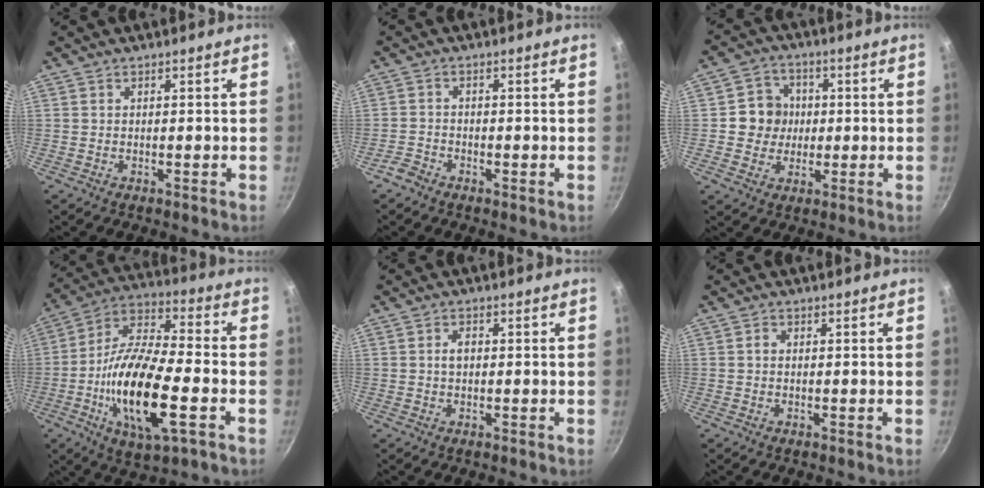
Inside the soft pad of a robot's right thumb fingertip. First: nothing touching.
{"total": 2.4, "force": [-1.9, 1.2, 0.7], "torque": [-0.016, 0.014, -0.040]}
{"total": 7.5, "force": [0.4, 7.1, 2.4], "torque": [0.002, 0.009, -0.005]}
{"total": 20.8, "force": [-5.5, 7.3, 18.6], "torque": [-0.349, 0.021, -0.115]}
{"total": 2.1, "force": [0.1, 1.5, 1.5], "torque": [-0.019, 0.007, 0.000]}
{"total": 1.0, "force": [0.1, 0.8, 0.6], "torque": [-0.009, 0.005, 0.002]}